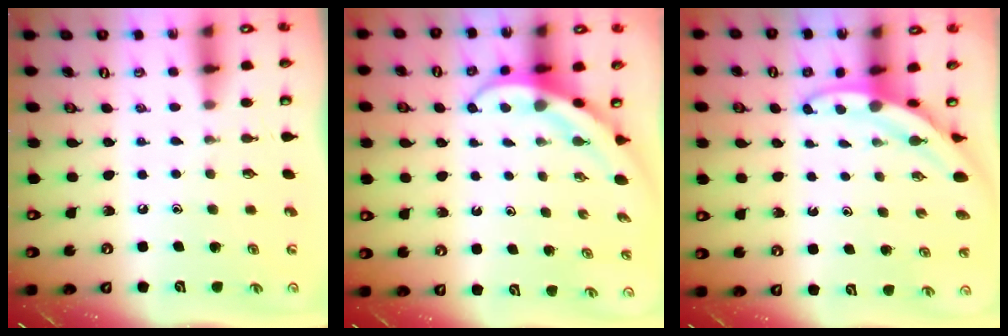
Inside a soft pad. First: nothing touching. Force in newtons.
{"total": 4.0, "press": 3.9, "slide": 0.4}
{"total": 3.6, "press": 3.6, "slide": 0.1}